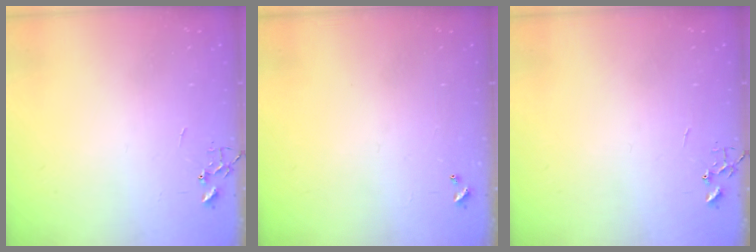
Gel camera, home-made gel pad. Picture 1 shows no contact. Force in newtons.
{"total": 0.0}
{"total": 0.0}